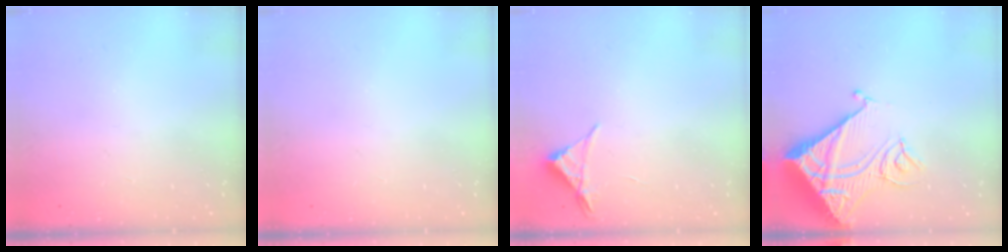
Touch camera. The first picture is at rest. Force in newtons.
{"total": 0.0}
{"total": 3.5, "press": 3.5, "slide": 0.6}
{"total": 14.7, "press": 14.6, "slide": 1.6}